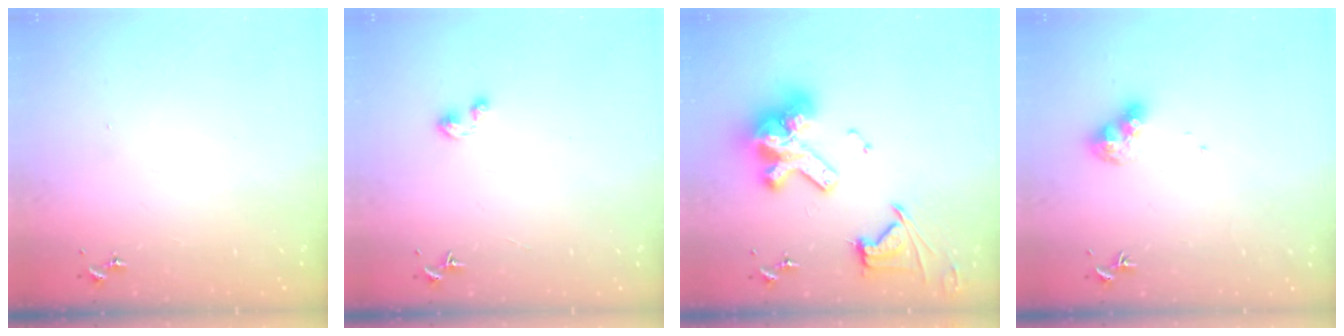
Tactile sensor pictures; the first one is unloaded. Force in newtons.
{"total": 2.9, "press": 2.9, "slide": 0.5}
{"total": 20.0, "press": 19.9, "slide": 2.4}
{"total": 11.0, "press": 10.9, "slide": 1.2}